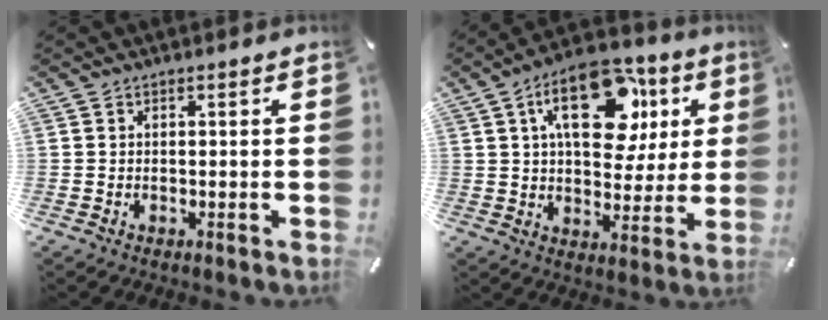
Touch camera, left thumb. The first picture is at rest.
{"total": 20.7, "force": [8.0, 12.1, 14.7], "torque": [-0.216, -0.019, 0.136]}